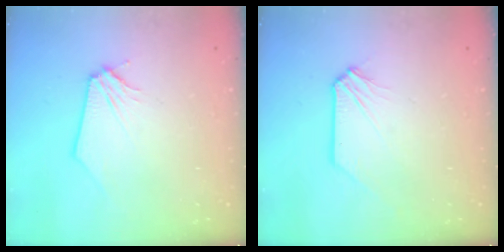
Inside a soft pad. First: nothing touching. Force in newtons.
{"total": 0.5, "press": 0.5, "slide": 0.1}